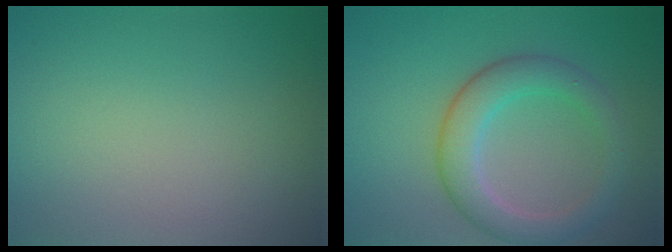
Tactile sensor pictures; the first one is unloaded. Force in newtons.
{"total": 4.5, "press": 4.5, "slide": 0.3}